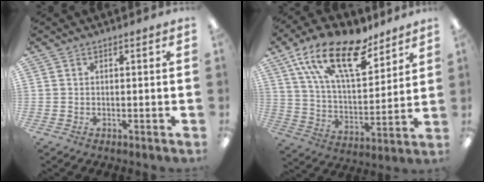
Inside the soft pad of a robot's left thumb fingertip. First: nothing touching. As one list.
[{"total": 21.6, "force": [13.8, 9.1, 13.8], "torque": [-0.257, -0.069, 0.242]}]